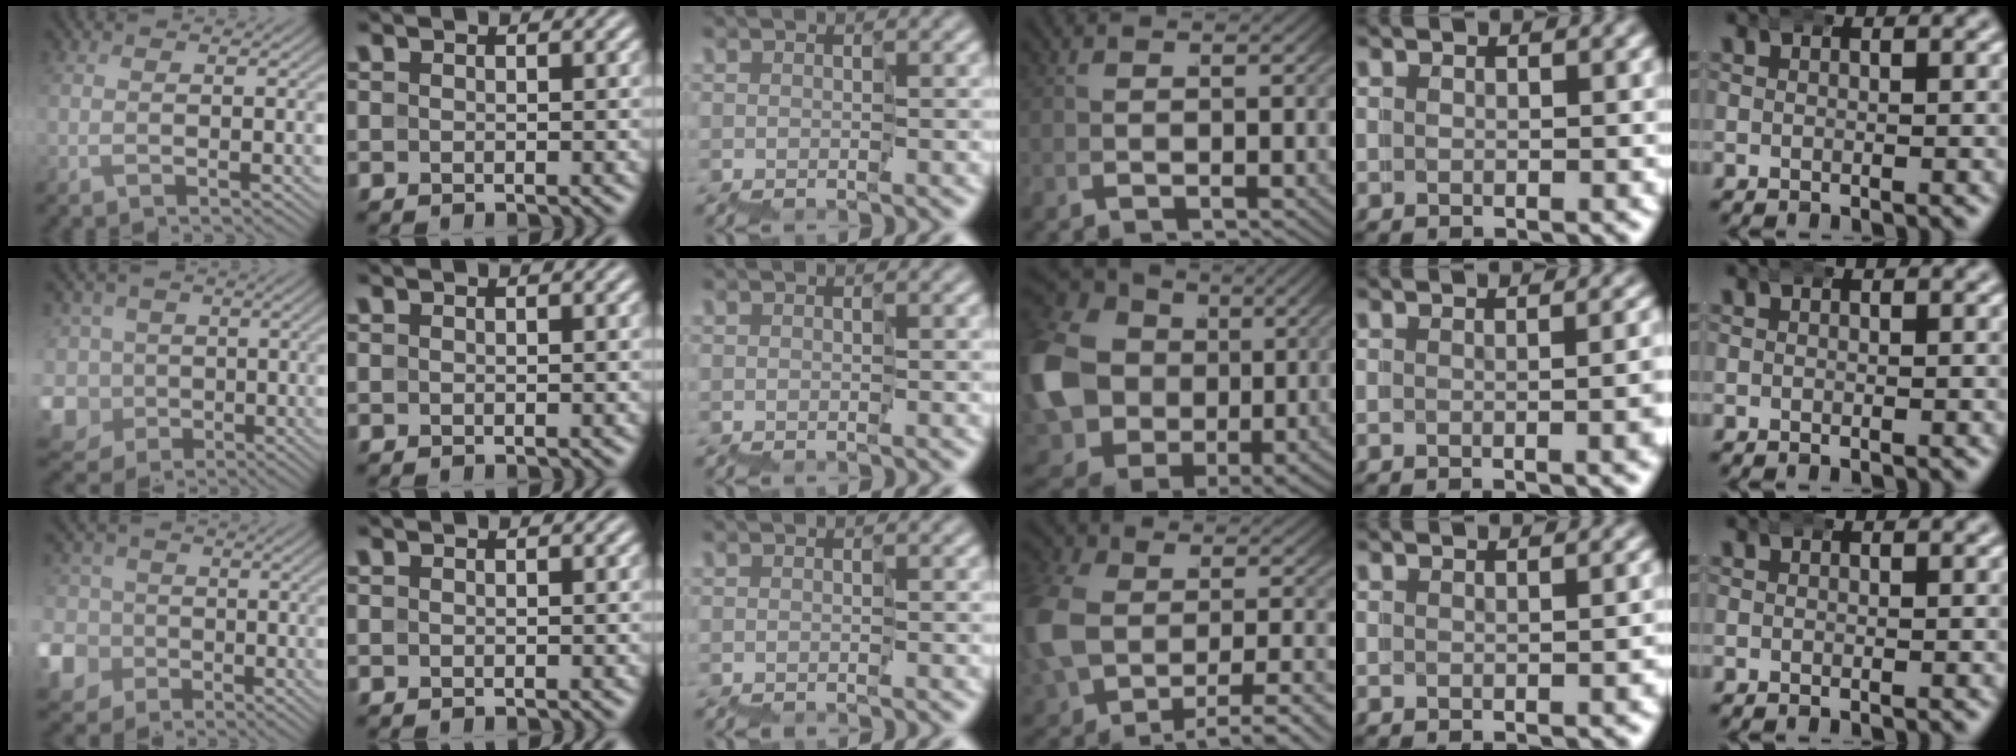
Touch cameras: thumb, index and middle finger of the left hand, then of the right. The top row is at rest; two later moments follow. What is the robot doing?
{"motion": "wrap", "object": "belt"}